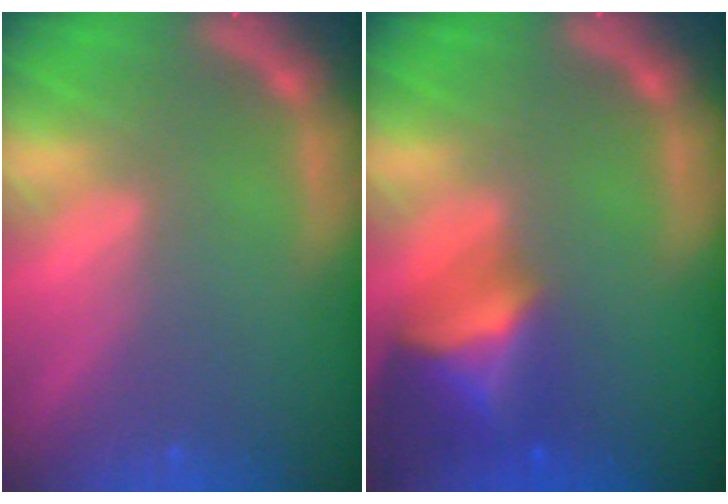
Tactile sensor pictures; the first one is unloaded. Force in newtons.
{"total": 6.4}